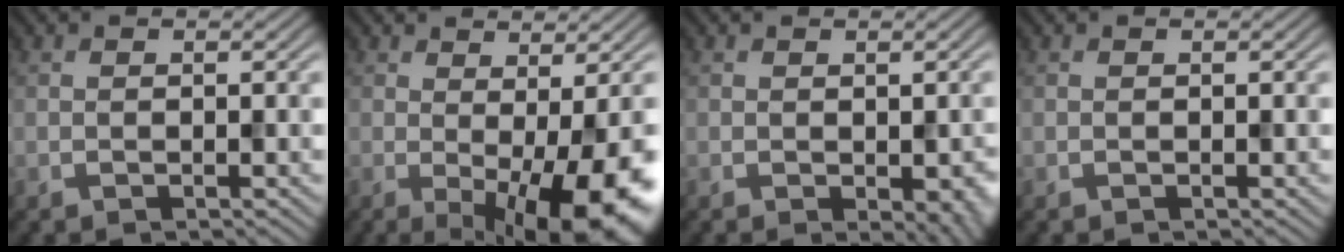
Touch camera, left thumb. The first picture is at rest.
{"total": 10.1, "force": [-2.4, 2.8, 9.4], "torque": [-0.125, -0.016, -0.022]}
{"total": 4.1, "force": [-1.4, 2.2, 3.2], "torque": [-0.041, -0.018, 0.000]}
{"total": 0.0}